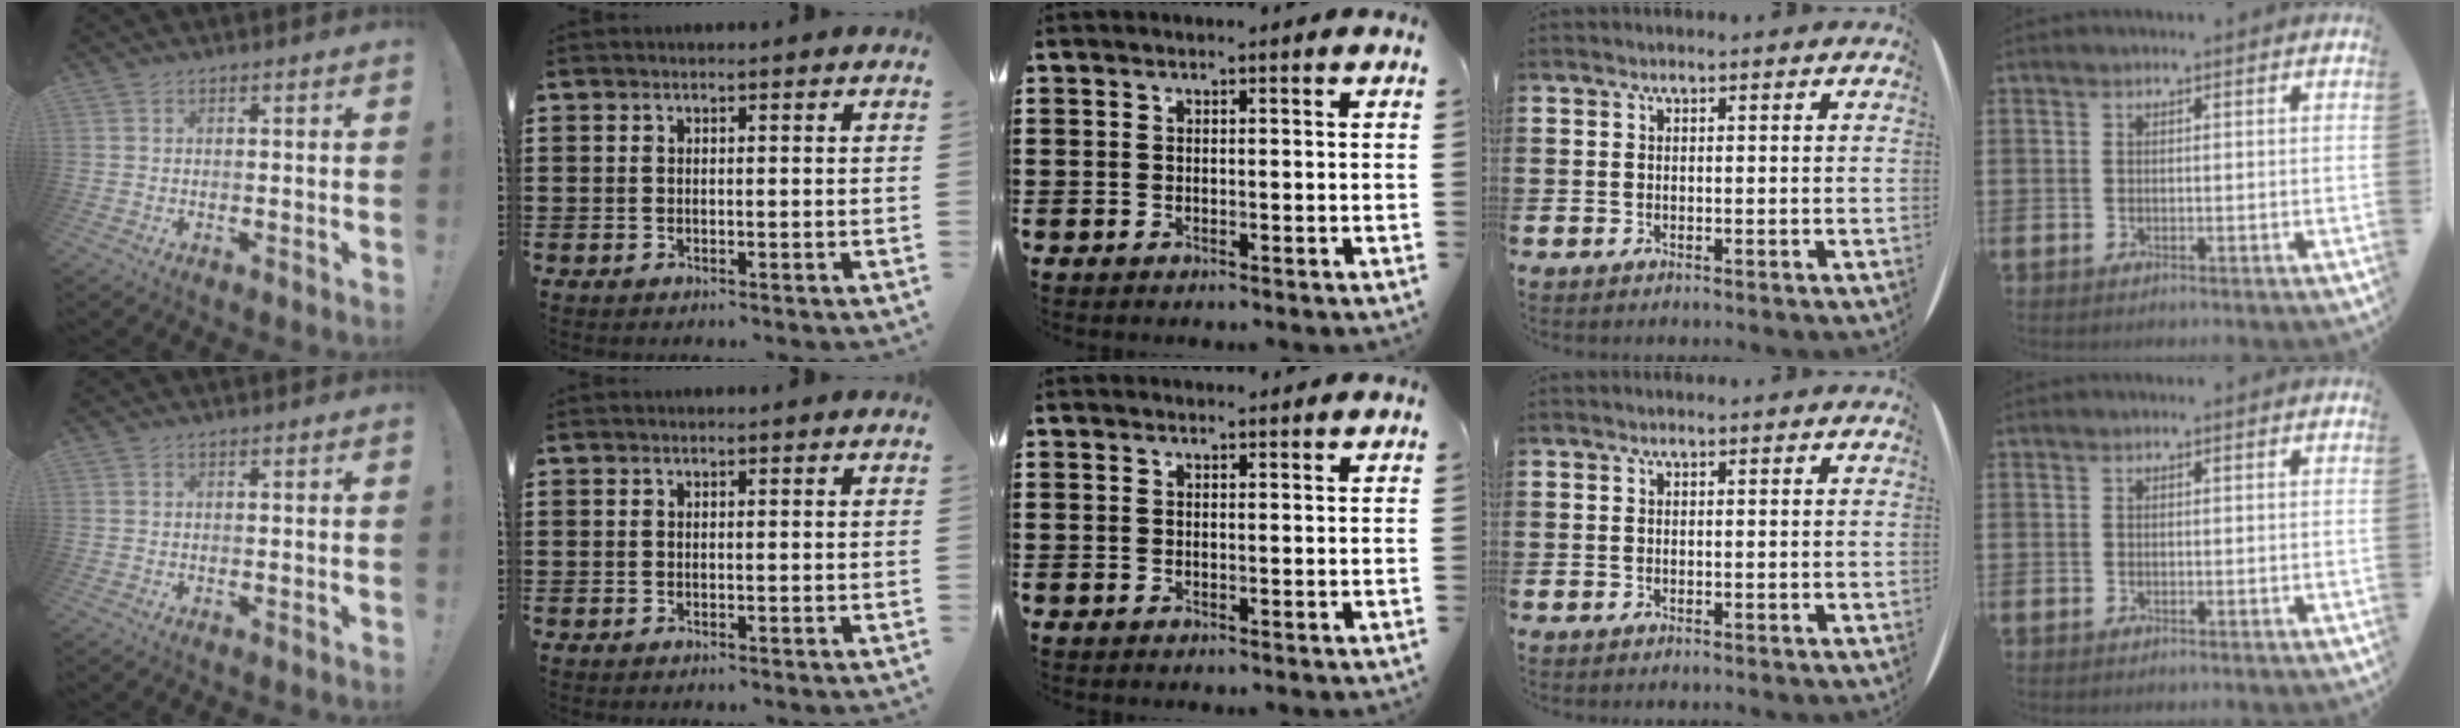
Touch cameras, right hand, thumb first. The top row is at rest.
{"middle": {"total": 0.6, "force": [0.6, 0.2, 0.0], "torque": [0.006, -0.003, 0.009]}}